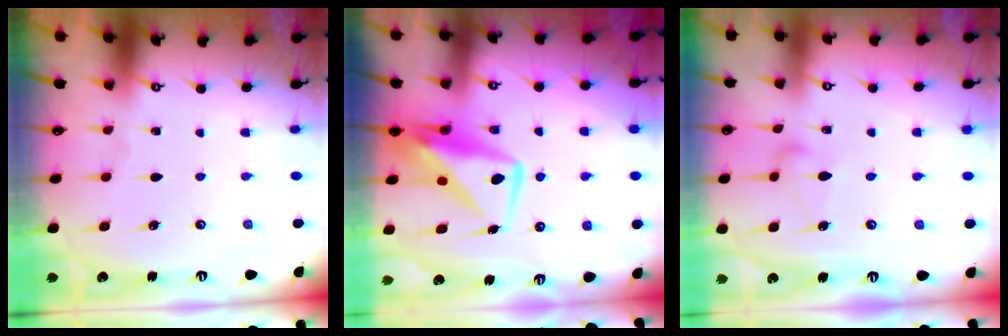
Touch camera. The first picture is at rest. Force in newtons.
{"total": 10.7, "press": 10.7, "slide": 0.9}
{"total": 7.8, "press": 7.8, "slide": 0.4}